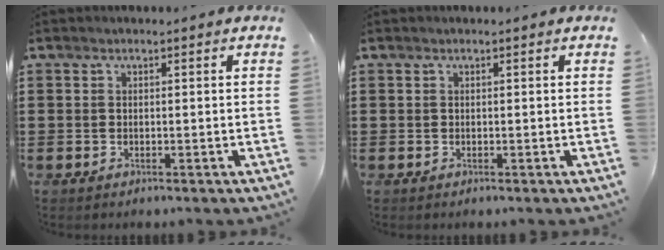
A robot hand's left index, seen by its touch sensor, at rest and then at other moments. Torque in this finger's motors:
{"motor_torque": [0.00, 0.00, 0.00, -0.01]}